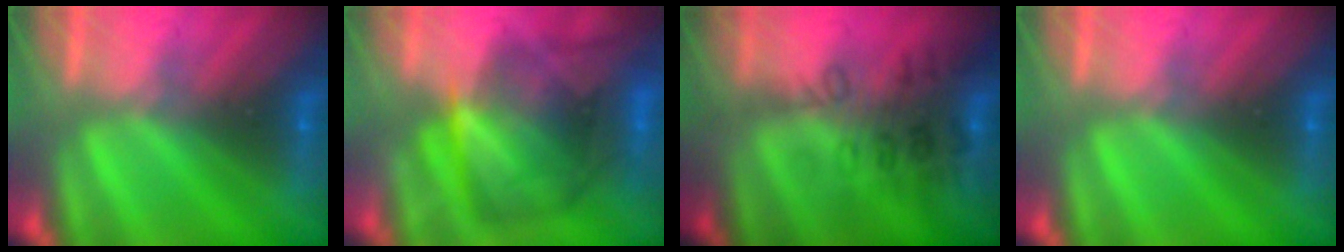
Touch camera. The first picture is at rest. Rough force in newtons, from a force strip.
{"total": 10.0}
{"total": 2.8}
{"total": 0.0}